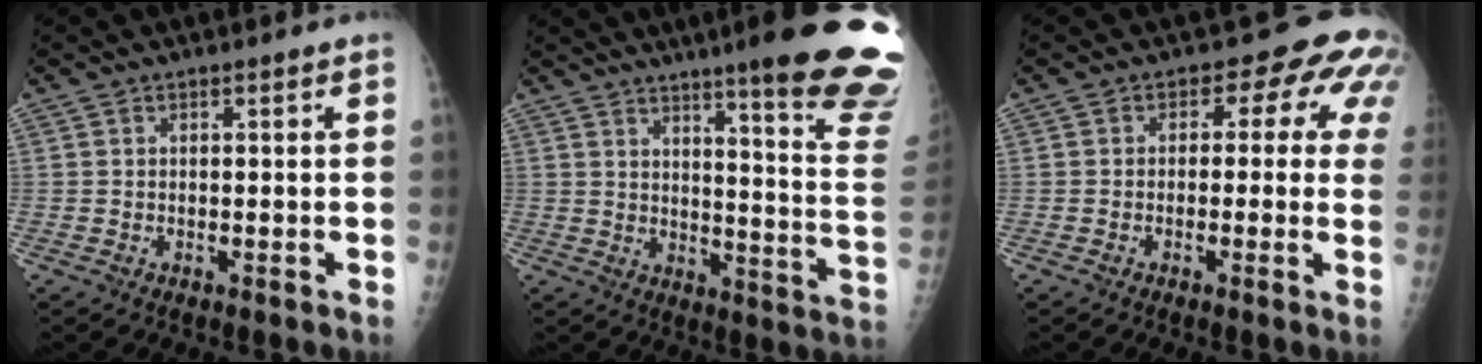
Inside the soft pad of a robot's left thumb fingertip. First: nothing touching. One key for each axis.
{"total": 24.9, "fx": 18.2, "fy": 2.5, "fz": 16.8, "tx": -0.181, "ty": -0.118, "tz": 0.226}
{"total": 8.6, "fx": 1.6, "fy": 5.1, "fz": 6.7, "tx": -0.028, "ty": 0.021, "tz": 0.003}